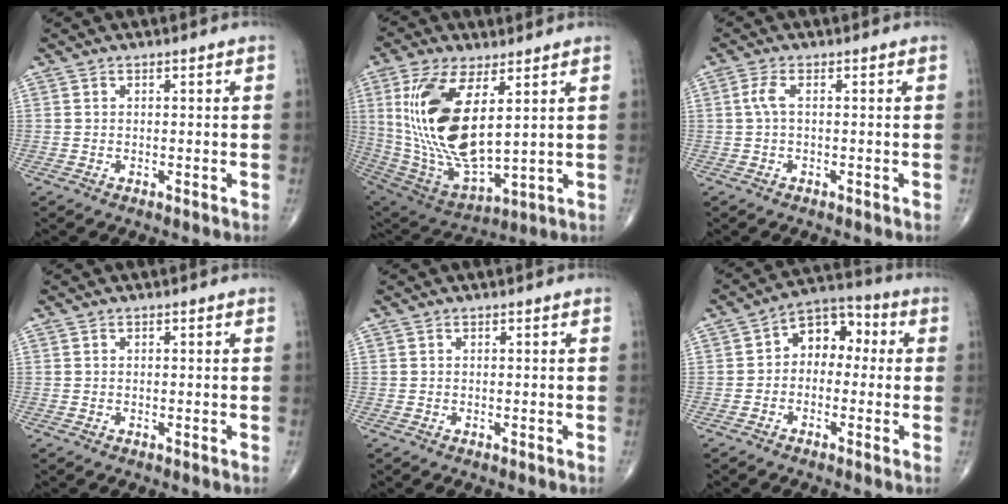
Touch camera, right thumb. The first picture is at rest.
{"total": 20.9, "force": [5.1, 9.0, 18.1], "torque": [-0.369, -0.032, 0.110]}
{"total": 2.2, "force": [0.1, 0.6, 2.1], "torque": [-0.057, 0.006, -0.001]}
{"total": 0.0}
{"total": 0.0}
{"total": 8.9, "force": [0.4, 6.3, 6.2], "torque": [-0.054, 0.036, -0.013]}